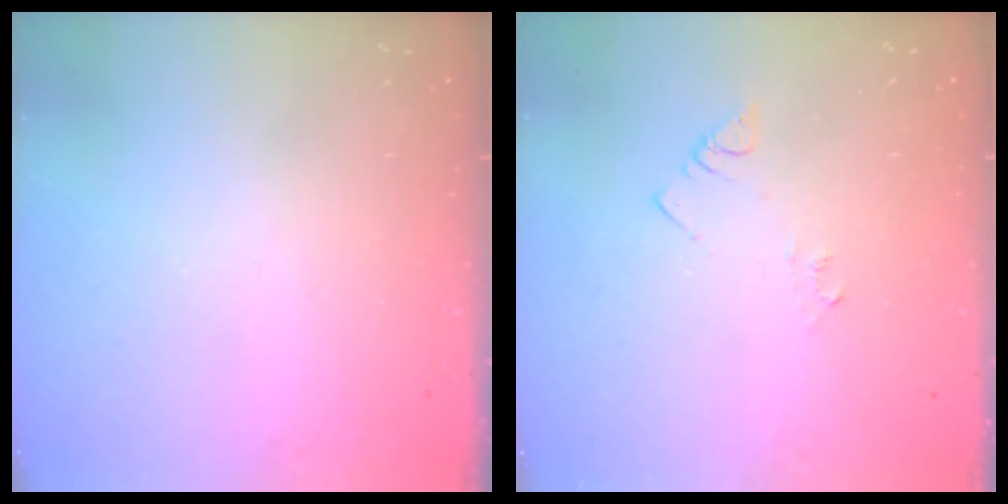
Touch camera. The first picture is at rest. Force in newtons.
{"total": 4.1, "press": 4.1, "slide": 0.4}